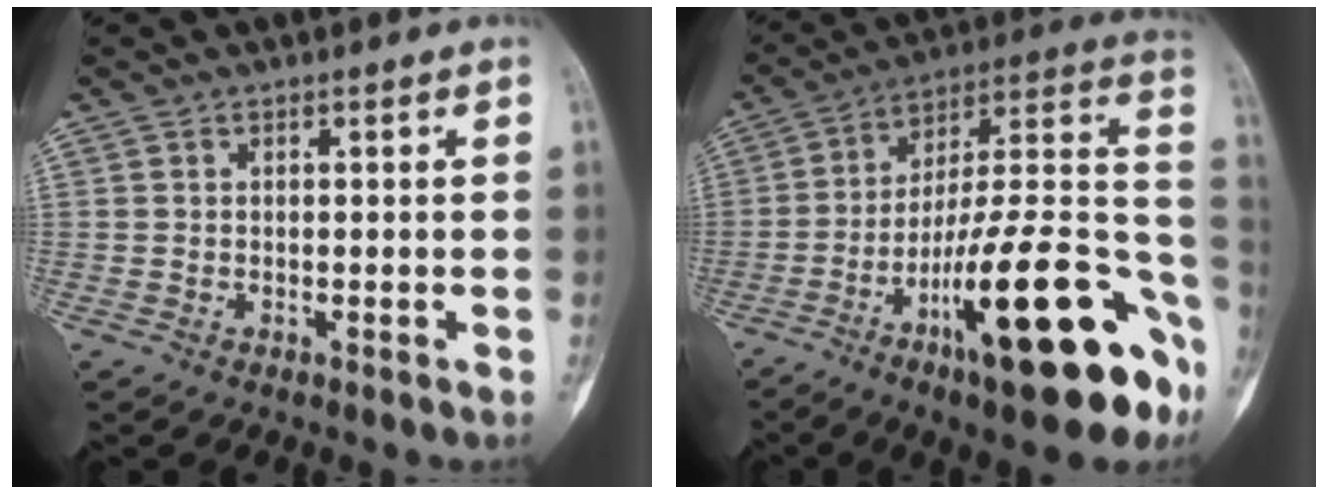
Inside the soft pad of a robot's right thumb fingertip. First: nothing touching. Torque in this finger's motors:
{"motor_torque": [2.48, 2.53, 1.65, -1.13, 0.19]}